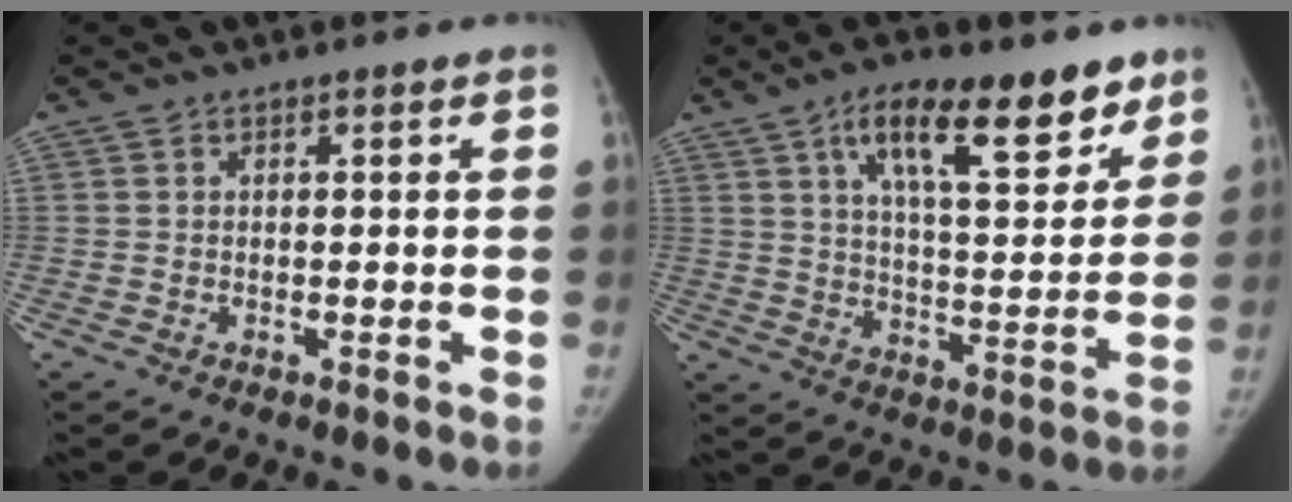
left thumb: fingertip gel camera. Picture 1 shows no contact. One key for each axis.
{"total": 16.8, "fx": 10.2, "fy": 6.1, "fz": 11.9, "tx": -0.141, "ty": -0.046, "tz": 0.163}